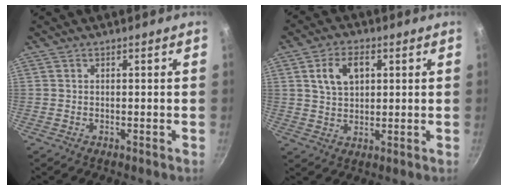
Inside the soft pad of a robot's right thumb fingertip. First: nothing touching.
{"total": 7.8, "force": [2.4, 5.1, 5.5], "torque": [-0.082, 0.003, 0.042]}